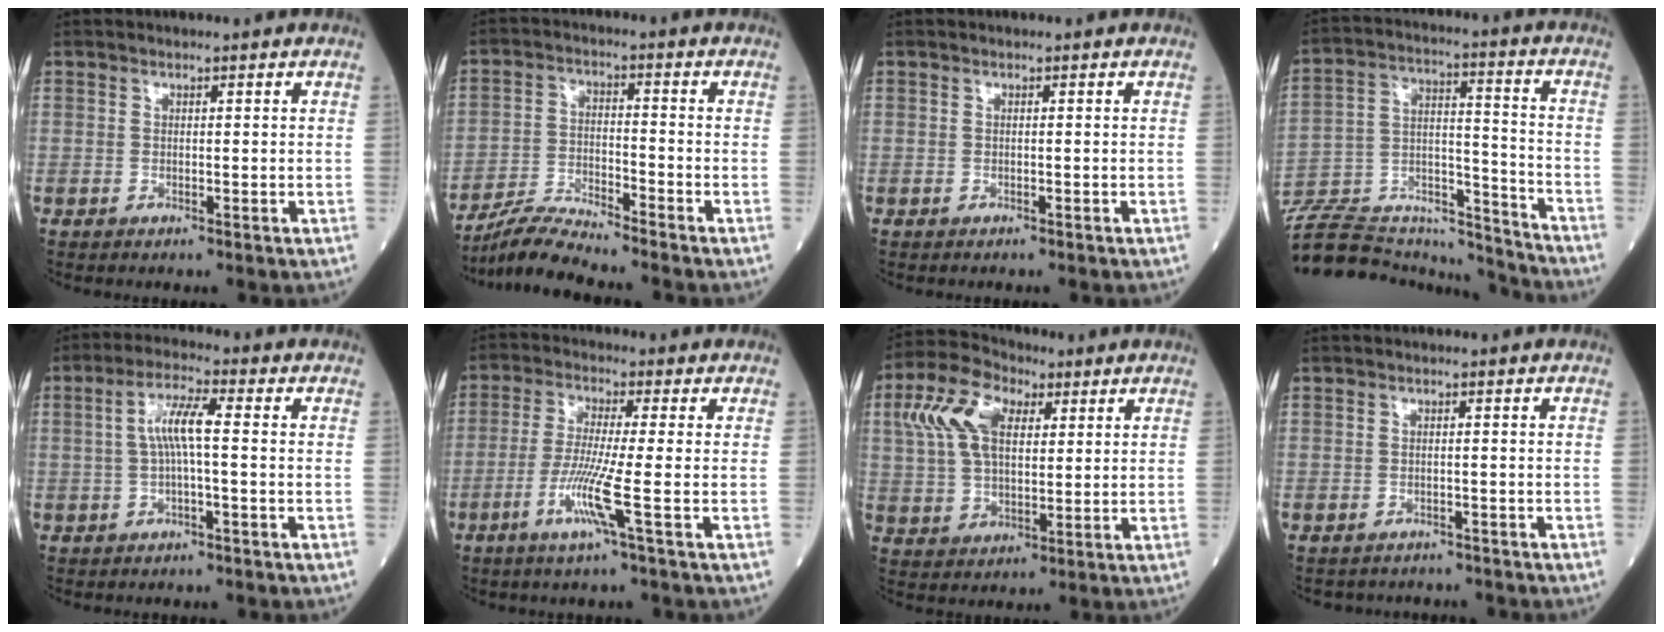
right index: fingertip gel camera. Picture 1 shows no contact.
{"total": 6.7, "force": [-6.5, -1.0, 1.4], "torque": [-0.037, -0.015, -0.124]}
{"total": 0.0}
{"total": 21.4, "force": [-20.2, 4.2, 5.7], "torque": [-0.141, 0.026, -0.323]}
{"total": 5.5, "force": [0.2, 0.5, 5.5], "torque": [-0.110, 0.015, 0.003]}
{"total": 6.9, "force": [-2.7, -1.3, 6.2], "torque": [-0.129, -0.020, -0.060]}
{"total": 11.2, "force": [4.0, 5.9, 8.6], "torque": [-0.194, 0.033, 0.075]}
{"total": 4.4, "force": [-3.9, 2.0, -0.2], "torque": [-0.002, 0.008, -0.049]}